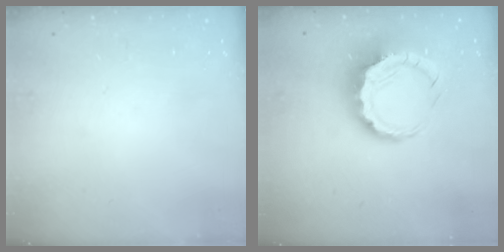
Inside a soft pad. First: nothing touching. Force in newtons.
{"total": 10.3, "press": 10.1, "slide": 1.9}